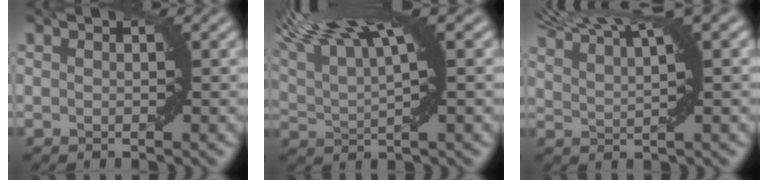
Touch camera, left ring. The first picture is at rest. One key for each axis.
{"total": 10.0, "fx": 6.6, "fy": 2.2, "fz": 7.2, "tx": -0.118, "ty": 0.025, "tz": 0.102}
{"total": 8.3, "fx": 6.7, "fy": 1.3, "fz": 4.7, "tx": -0.076, "ty": 0.028, "tz": 0.092}